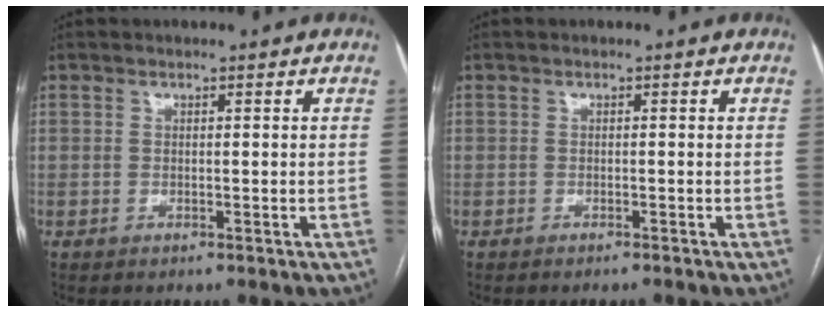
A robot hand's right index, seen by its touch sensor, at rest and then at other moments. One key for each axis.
{"total": 0.9, "fx": -0.9, "fy": 0.0, "fz": 0.2, "tx": -0.007, "ty": -0.002, "tz": -0.012}